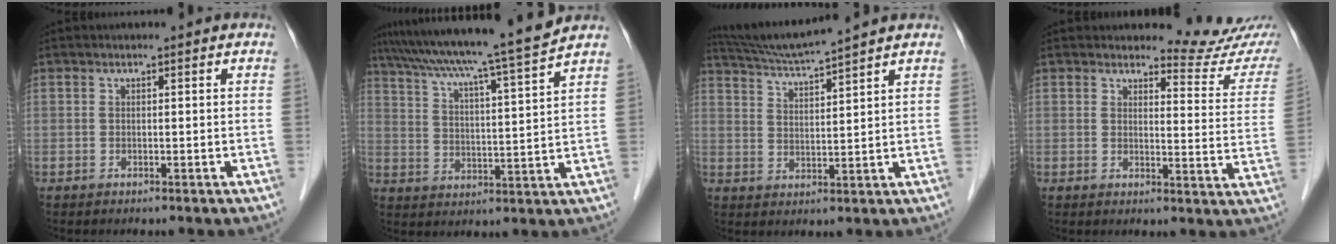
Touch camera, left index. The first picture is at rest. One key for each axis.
{"total": 16.3, "fx": 14.4, "fy": -2.2, "fz": 7.5, "tx": -0.131, "ty": -0.022, "tz": 0.211}
{"total": 8.6, "fx": 7.8, "fy": -1.9, "fz": 3.0, "tx": -0.062, "ty": 0.006, "tz": 0.144}
{"total": 9.1, "fx": 9.1, "fy": 0.5, "fz": 0.7, "tx": 0.003, "ty": -0.072, "tz": 0.085}